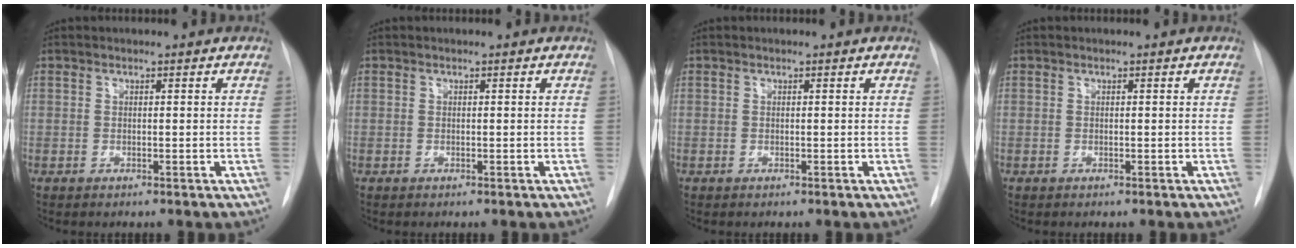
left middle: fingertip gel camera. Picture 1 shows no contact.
{"total": 0.0}
{"total": 0.0}
{"total": 0.0}